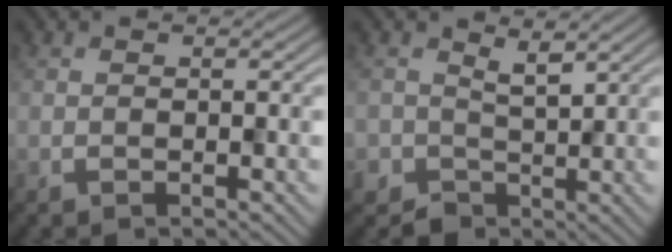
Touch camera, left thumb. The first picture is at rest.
{"total": 2.0, "force": [0.7, 1.9, 0.1], "torque": [-0.001, -0.010, 0.013]}